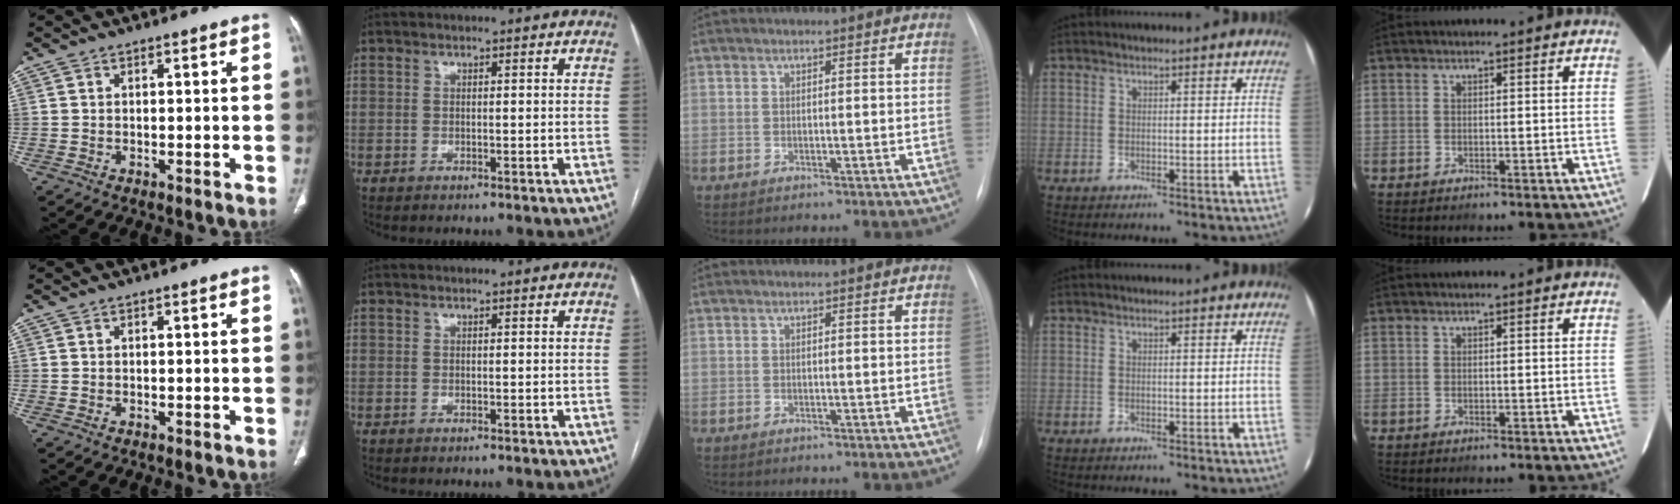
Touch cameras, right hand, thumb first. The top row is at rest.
{}